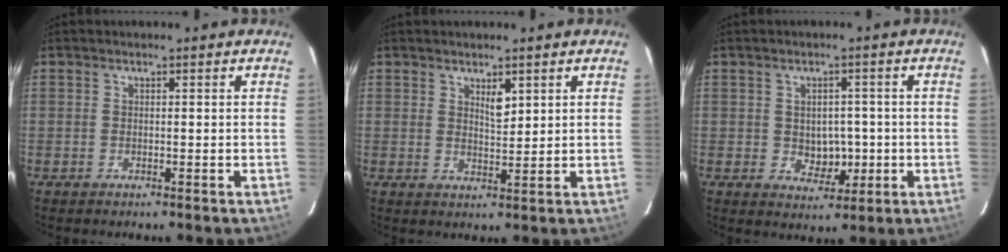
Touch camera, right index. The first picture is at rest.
{"total": 2.5, "force": [1.5, 0.8, 1.9], "torque": [-0.037, -0.004, 0.030]}
{"total": 4.9, "force": [-0.5, 3.5, 3.4], "torque": [-0.039, 0.002, 0.003]}